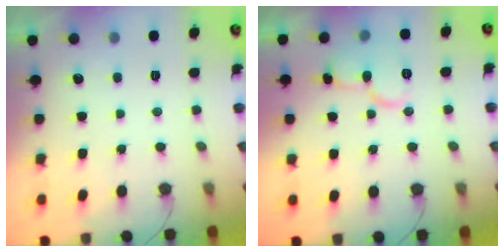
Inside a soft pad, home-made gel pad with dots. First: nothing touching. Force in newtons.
{"total": 11.0, "press": 11.0, "slide": 1.0}